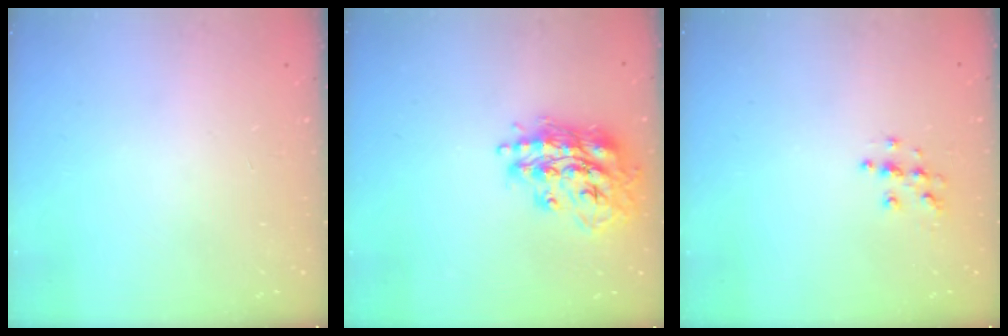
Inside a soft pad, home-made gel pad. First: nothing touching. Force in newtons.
{"total": 17.1, "press": 17.0, "slide": 1.4}
{"total": 5.6, "press": 5.6, "slide": 0.2}